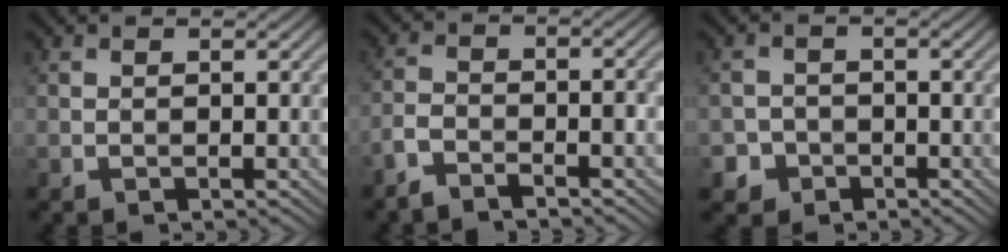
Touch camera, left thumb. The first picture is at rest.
{"total": 4.7, "force": [-3.6, 1.3, 2.7], "torque": [-0.055, -0.002, -0.076]}
{"total": 3.0, "force": [-1.7, 2.5, 0.5], "torque": [0.002, 0.001, -0.037]}